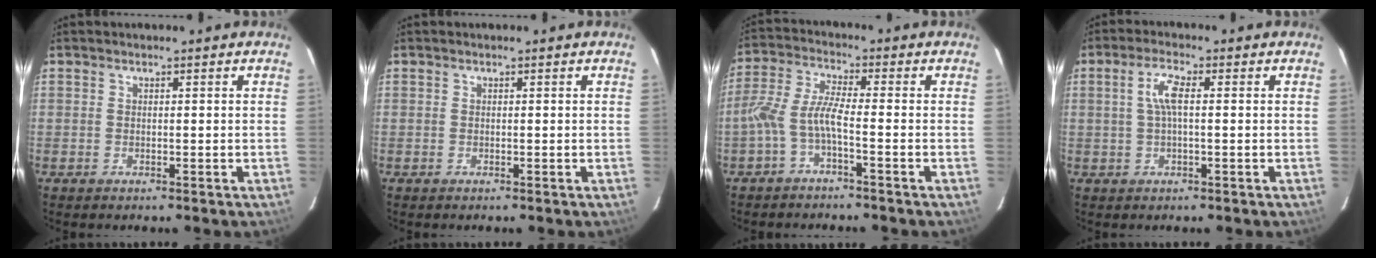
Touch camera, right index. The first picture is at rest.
{"total": 0.0}
{"total": 4.7, "force": [-2.2, 0.3, 4.1], "torque": [-0.099, 0.008, -0.043]}
{"total": 4.1, "force": [0.5, 0.9, 3.9], "torque": [-0.078, 0.007, 0.010]}